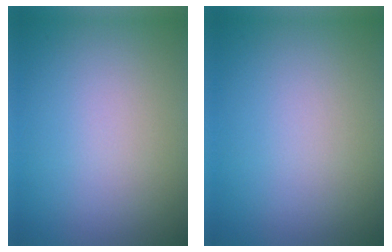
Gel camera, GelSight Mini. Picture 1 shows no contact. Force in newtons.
{"total": 0.0}